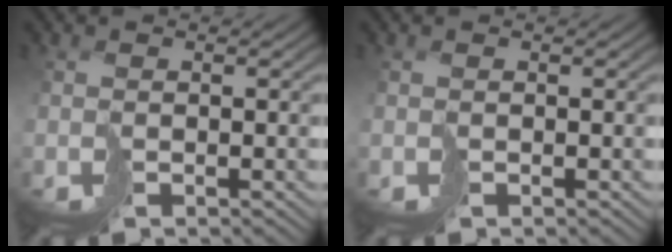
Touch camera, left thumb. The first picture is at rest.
{"total": 0.0}